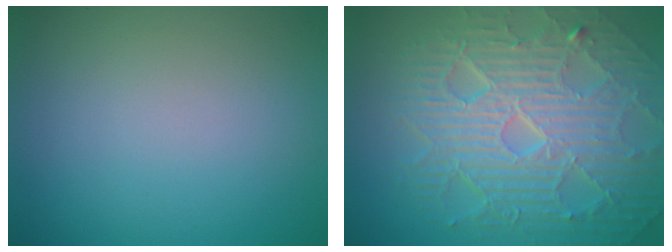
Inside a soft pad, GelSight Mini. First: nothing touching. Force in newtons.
{"total": 10.2, "press": 6.5, "slide": 7.8}